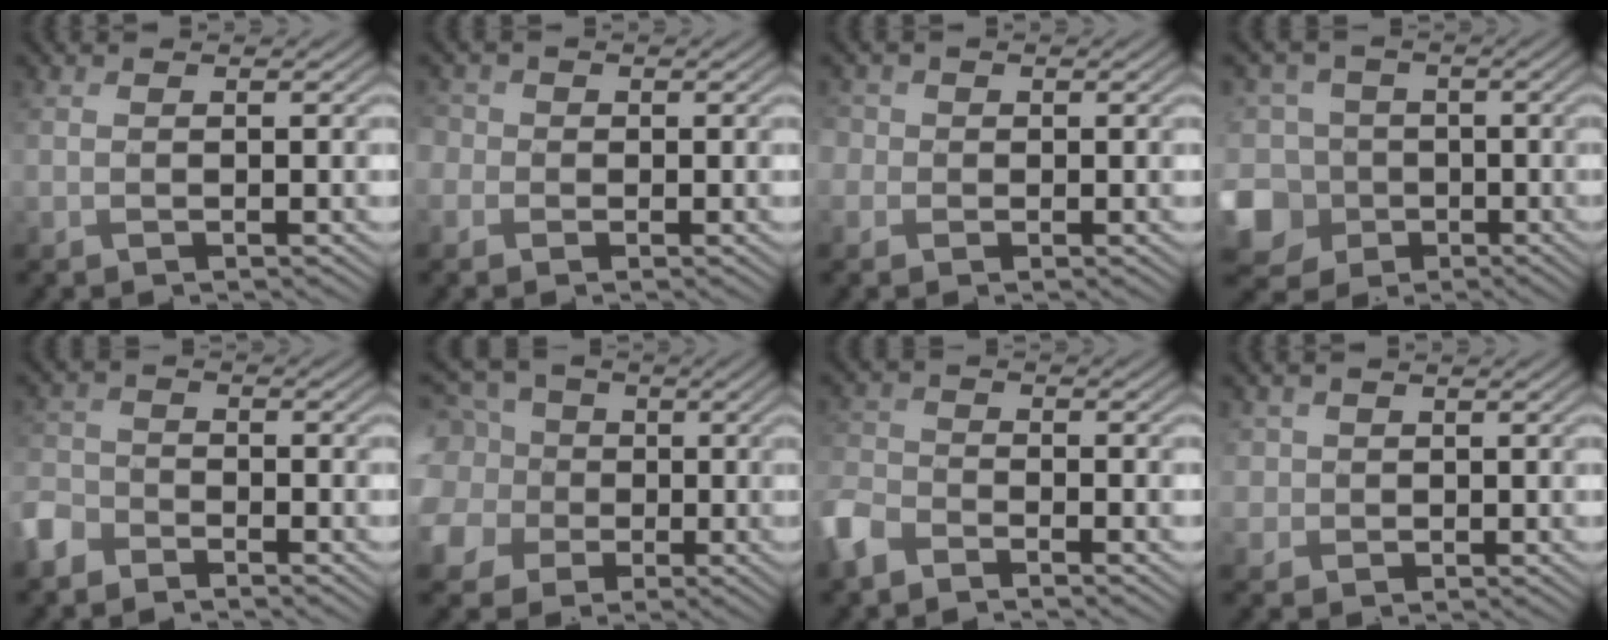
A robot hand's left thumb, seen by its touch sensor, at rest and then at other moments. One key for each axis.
{"total": 2.9, "fx": -0.1, "fy": 2.8, "fz": 0.7, "tx": -0.028, "ty": 0.008, "tz": -0.019}
{"total": 2.8, "fx": 0.3, "fy": 2.7, "fz": 0.7, "tx": -0.026, "ty": 0.008, "tz": -0.009}
{"total": 14.1, "fx": -4.3, "fy": 12.2, "fz": 5.7, "tx": -0.193, "ty": -0.001, "tz": -0.099}
{"total": 4.3, "fx": -3.3, "fy": 2.5, "fz": 1.3, "tx": -0.038, "ty": -0.003, "tz": -0.082}
{"total": 13.0, "fx": 0.1, "fy": 11.6, "fz": 5.8, "tx": -0.221, "ty": 0.007, "tz": -0.019}
{"total": 5.1, "fx": -3.8, "fy": 2.6, "fz": 2.3, "tx": -0.058, "ty": -0.004, "tz": -0.095}
{"total": 2.9, "fx": 0.8, "fy": 2.8, "fz": 0.4, "tx": -0.025, "ty": -0.002, "tz": 0.015}